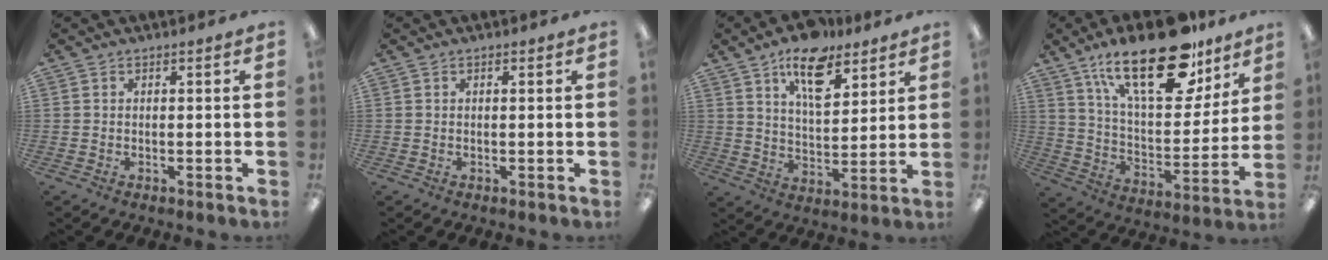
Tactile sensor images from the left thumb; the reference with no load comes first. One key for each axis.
{"total": 0.5, "fx": 0.2, "fy": 0.1, "fz": 0.5, "tx": -0.010, "ty": 0.003, "tz": 0.003}
{"total": 13.7, "fx": 8.8, "fy": 6.5, "fz": 8.3, "tx": -0.125, "ty": -0.038, "tz": 0.153}
{"total": 26.9, "fx": 16.6, "fy": 11.6, "fz": 17.7, "tx": -0.276, "ty": -0.089, "tz": 0.281}